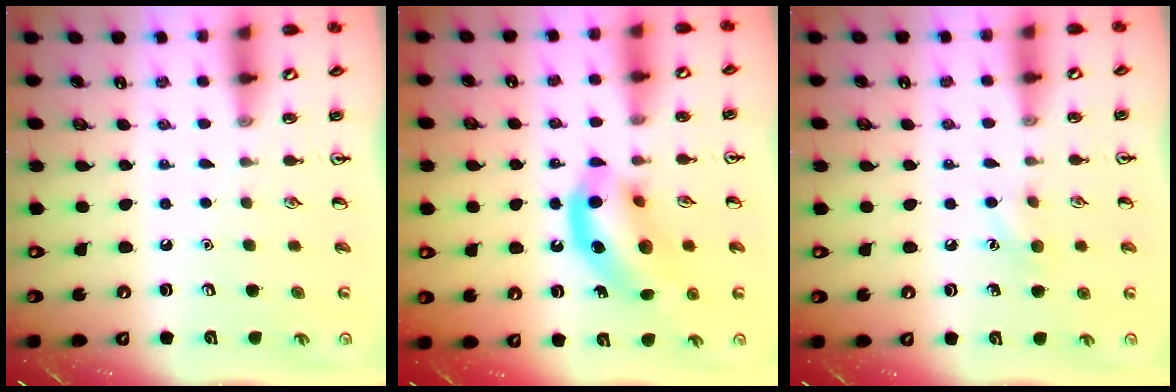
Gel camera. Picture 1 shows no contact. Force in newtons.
{"total": 12.2, "press": 11.7, "slide": 3.4}
{"total": 7.1, "press": 6.9, "slide": 1.8}